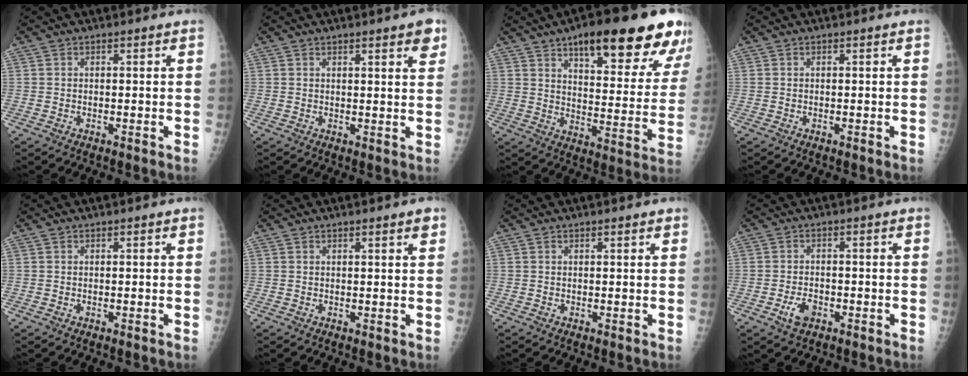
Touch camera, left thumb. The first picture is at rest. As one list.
[{"total": 4.4, "force": [2.7, 0.8, 3.5], "torque": [-0.035, -0.010, 0.030]}, {"total": 24.7, "force": [15.1, 7.1, 18.2], "torque": [-0.212, -0.044, 0.212]}, {"total": 0.0}, {"total": 0.0}, {"total": 2.0, "force": [1.2, 0.2, 1.6], "torque": [-0.021, -0.005, 0.015]}, {"total": 1.0, "force": [0.7, 0.2, 0.7], "torque": [-0.008, 0.000, 0.009]}, {"total": 3.8, "force": [-1.8, 2.3, 2.4], "torque": [-0.040, 0.009, -0.030]}]